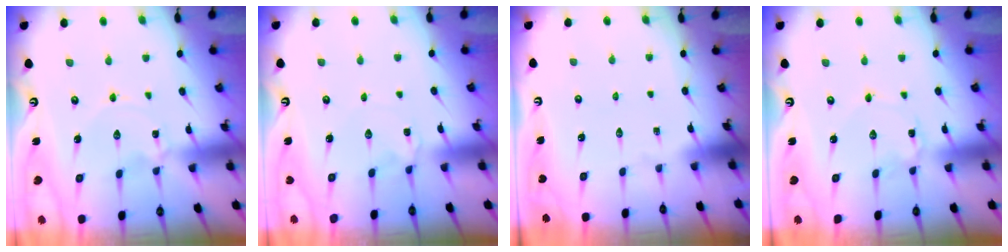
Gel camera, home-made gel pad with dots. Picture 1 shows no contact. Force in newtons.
{"total": 1.1, "press": 1.0, "slide": 0.3}
{"total": 0.0}
{"total": 1.4, "press": 1.4, "slide": 0.1}